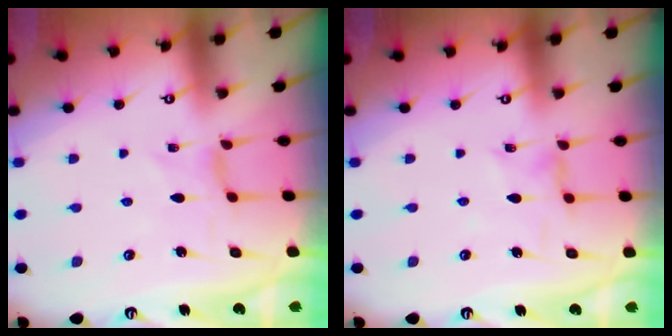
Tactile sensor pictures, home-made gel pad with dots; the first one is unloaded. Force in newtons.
{"total": 3.0, "press": 2.9, "slide": 0.3}